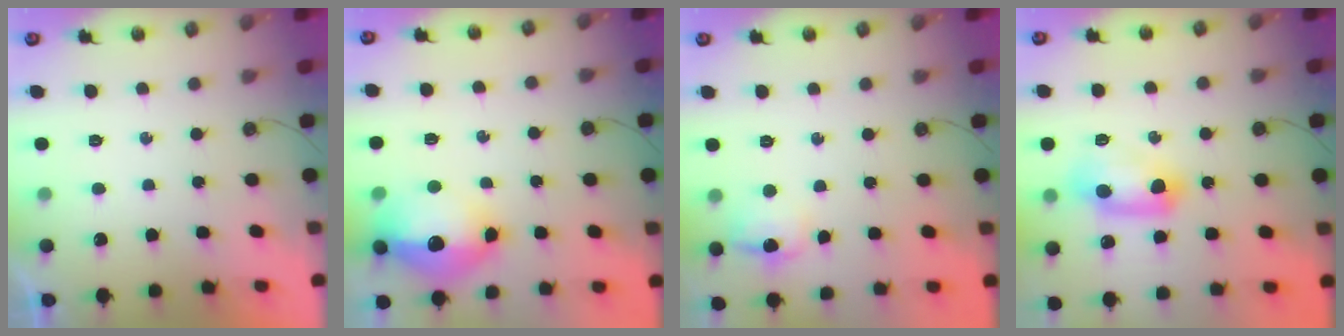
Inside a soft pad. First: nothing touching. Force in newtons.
{"total": 15.4, "press": 15.3, "slide": 1.6}
{"total": 9.0, "press": 9.0, "slide": 0.9}
{"total": 10.8, "press": 10.7, "slide": 1.3}